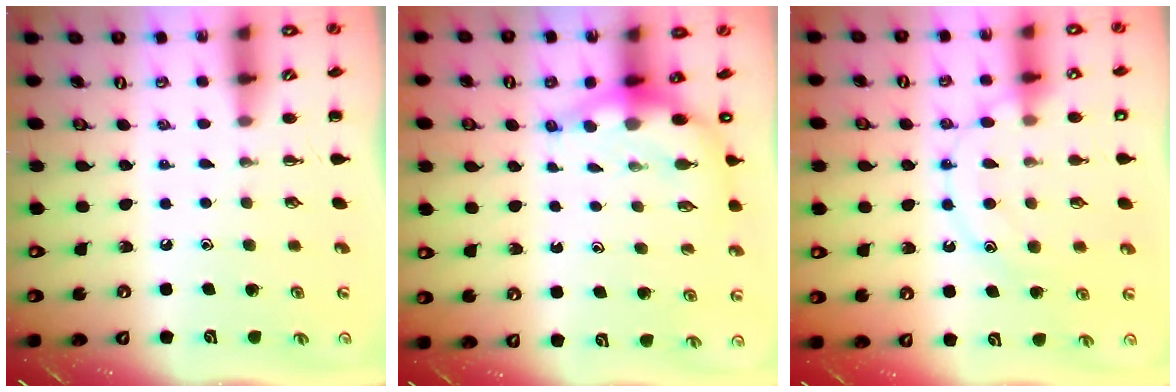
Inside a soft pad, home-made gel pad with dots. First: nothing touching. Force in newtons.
{"total": 6.9, "press": 6.7, "slide": 1.6}
{"total": 14.4, "press": 14.3, "slide": 0.8}